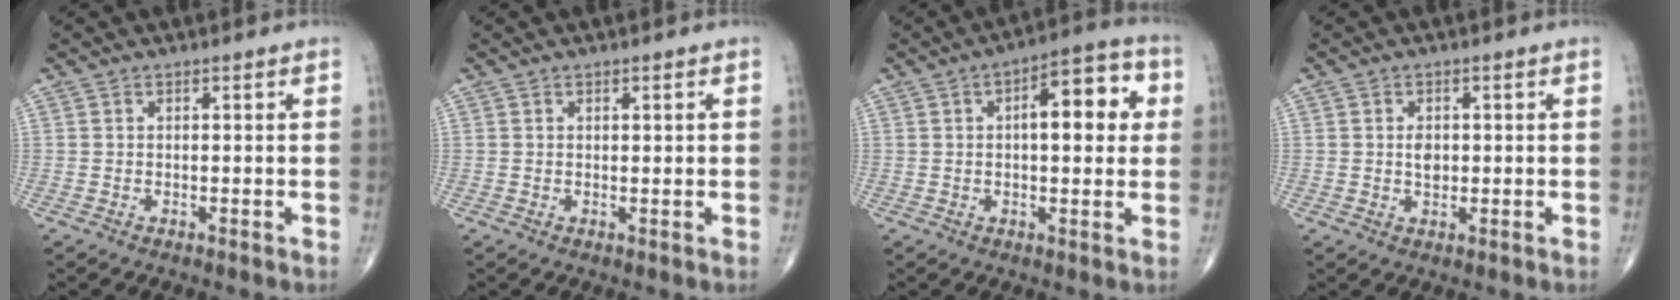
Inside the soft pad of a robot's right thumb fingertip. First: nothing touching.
{"total": 0.9, "force": [0.2, 0.2, 0.8], "torque": [-0.010, 0.001, 0.003]}
{"total": 11.9, "force": [2.2, 5.0, 10.6], "torque": [-0.117, 0.019, 0.025]}
{"total": 2.5, "force": [0.2, 1.6, 1.8], "torque": [-0.023, -0.002, 0.004]}